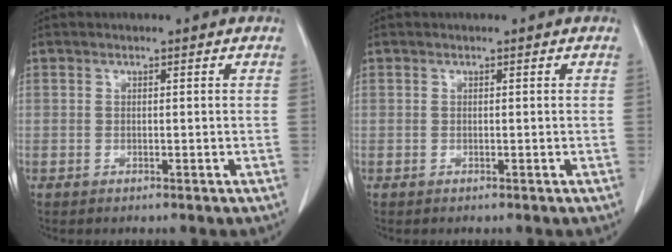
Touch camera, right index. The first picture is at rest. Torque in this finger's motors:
{"motor_torque": [-0.01, 0.00, 0.01, 0.00]}